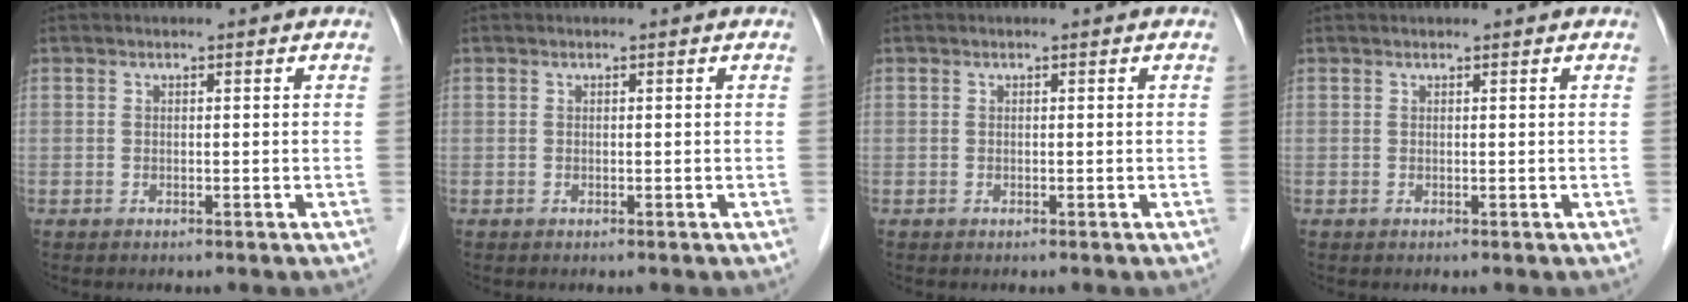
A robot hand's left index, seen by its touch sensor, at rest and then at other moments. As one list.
[{"total": 0.0}, {"total": 0.0}, {"total": 1.0, "force": [1.0, 0.1, 0.3], "torque": [-0.008, 0.016, 0.016]}]